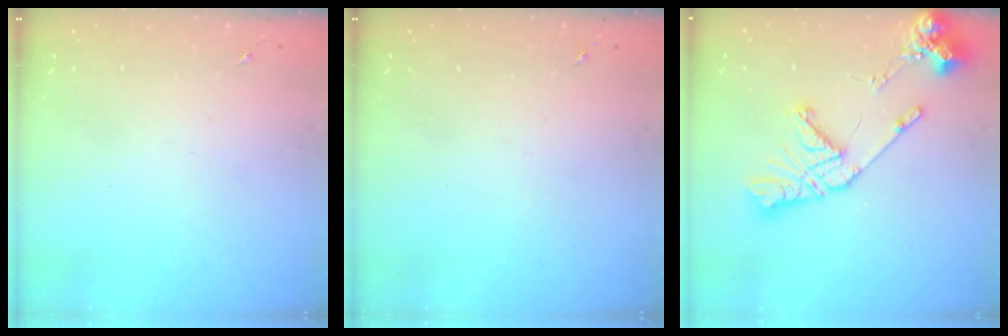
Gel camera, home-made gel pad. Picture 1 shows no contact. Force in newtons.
{"total": 0.0}
{"total": 16.1, "press": 16.0, "slide": 2.0}